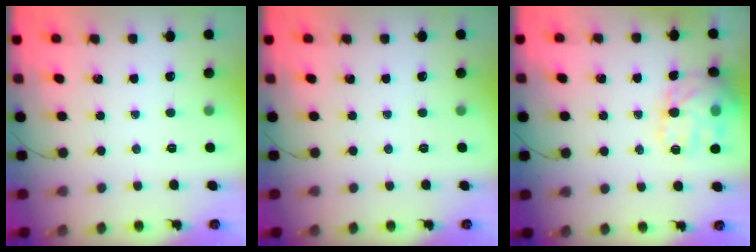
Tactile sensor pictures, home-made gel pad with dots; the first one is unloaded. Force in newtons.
{"total": 0.0}
{"total": 14.8, "press": 14.7, "slide": 1.7}